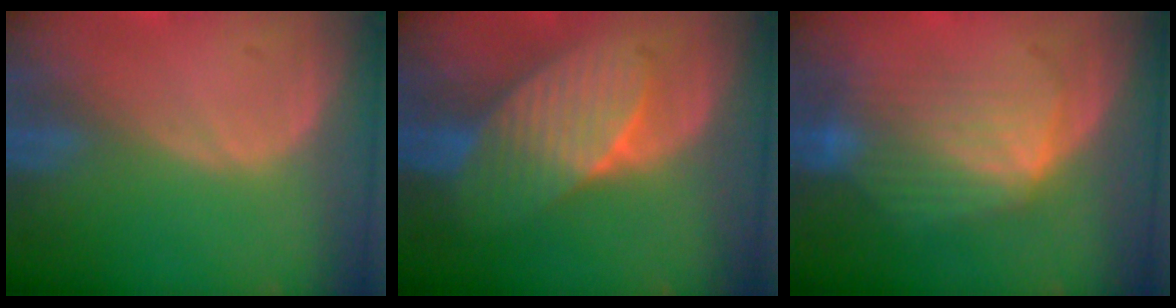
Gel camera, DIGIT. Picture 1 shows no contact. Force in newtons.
{"total": 7.3, "press": 7.3, "slide": 1.0}
{"total": 7.4, "press": 7.3, "slide": 1.4}